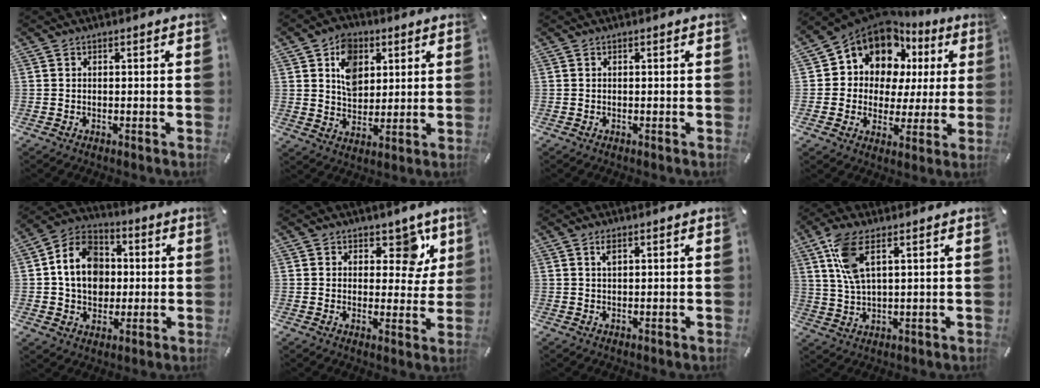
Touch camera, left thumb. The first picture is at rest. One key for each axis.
{"total": 9.4, "fx": 3.6, "fy": 7.5, "fz": 4.4, "tx": -0.067, "ty": 0.001, "tz": 0.064}
{"total": 0.0}
{"total": 13.0, "fx": 8.6, "fy": 9.0, "fz": 4.0, "tx": -0.085, "ty": -0.068, "tz": 0.159}
{"total": 12.8, "fx": 0.1, "fy": 10.9, "fz": 6.8, "tx": -0.144, "ty": 0.020, "tz": 0.000}
{"total": 9.5, "fx": 5.1, "fy": 5.9, "fz": 5.4, "tx": -0.050, "ty": -0.032, "tz": 0.085}
{"total": 1.7, "fx": 0.9, "fy": 0.4, "fz": 1.3, "tx": -0.029, "ty": 0.001, "tz": 0.016}
{"total": 8.4, "fx": 3.8, "fy": 3.4, "fz": 6.7, "tx": -0.145, "ty": 0.003, "tz": 0.069}